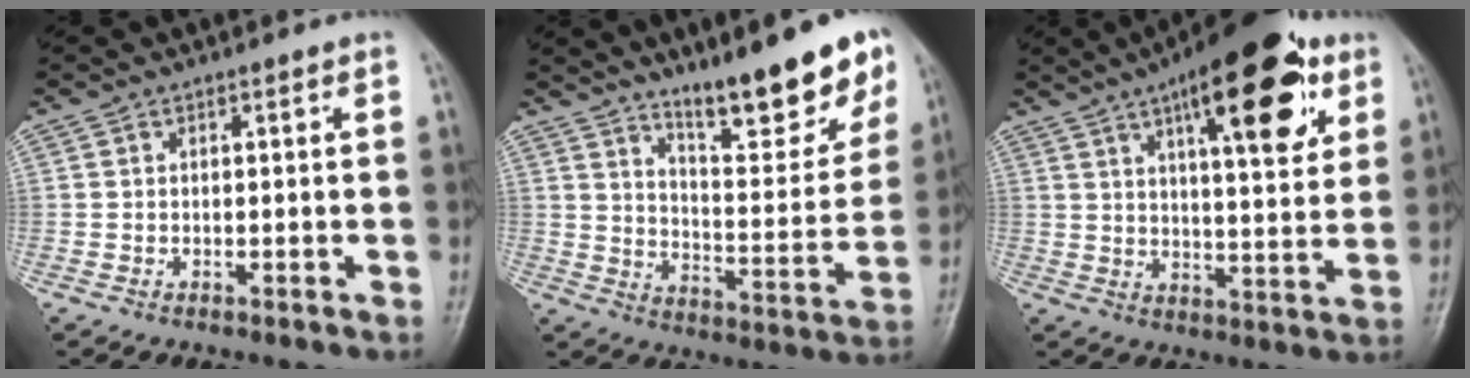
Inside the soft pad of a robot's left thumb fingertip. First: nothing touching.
{"total": 16.9, "force": [12.2, 4.0, 10.9], "torque": [-0.113, -0.081, 0.195]}
{"total": 19.9, "force": [9.8, 6.9, 15.9], "torque": [-0.199, -0.023, 0.140]}